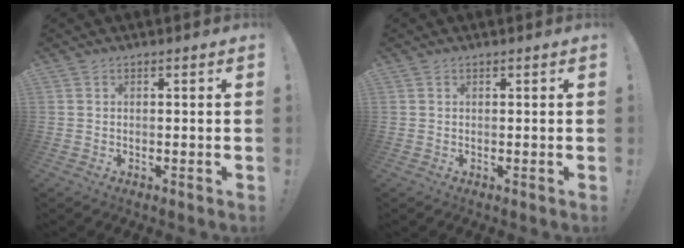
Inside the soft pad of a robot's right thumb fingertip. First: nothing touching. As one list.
[{"total": 0.0}]